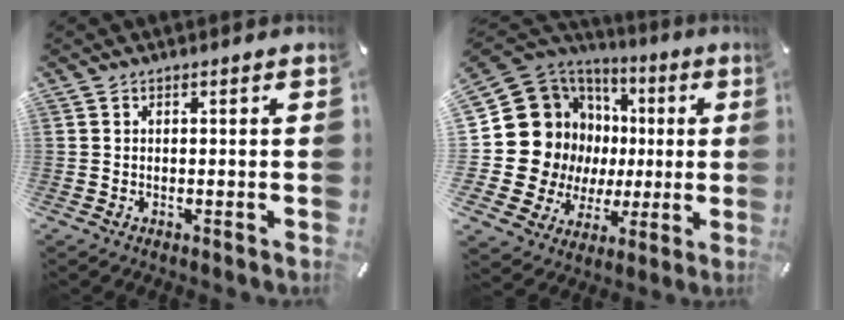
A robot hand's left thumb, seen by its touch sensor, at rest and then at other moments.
{"total": 20.4, "force": [2.6, 18.4, 8.4], "torque": [-0.166, -0.037, 0.086]}